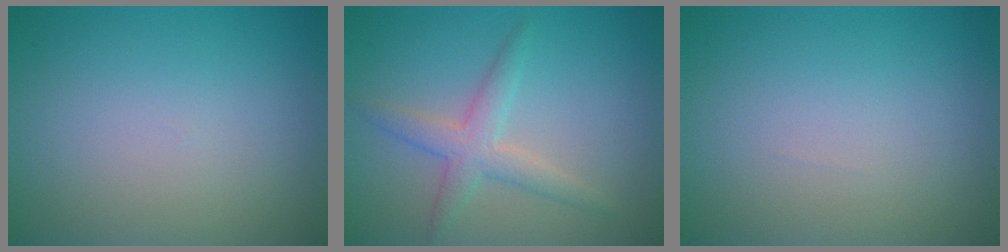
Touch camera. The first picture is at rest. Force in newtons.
{"total": 3.0, "press": 3.0, "slide": 0.1}
{"total": 0.0}